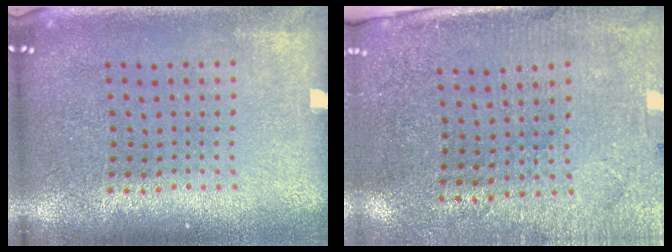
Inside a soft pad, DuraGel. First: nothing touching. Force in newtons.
{"total": 2.8, "press": 2.6, "slide": 1.2}